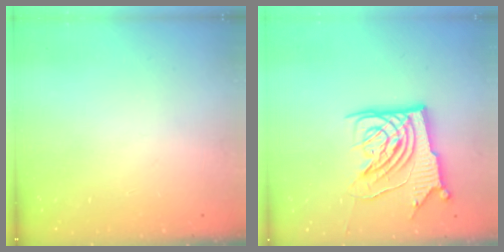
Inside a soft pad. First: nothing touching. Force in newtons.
{"total": 13.3, "press": 13.1, "slide": 1.9}